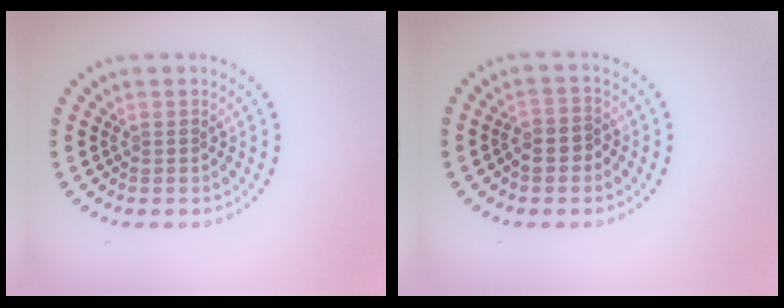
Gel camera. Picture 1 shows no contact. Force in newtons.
{"total": 1.6, "press": 1.4, "slide": 0.9}